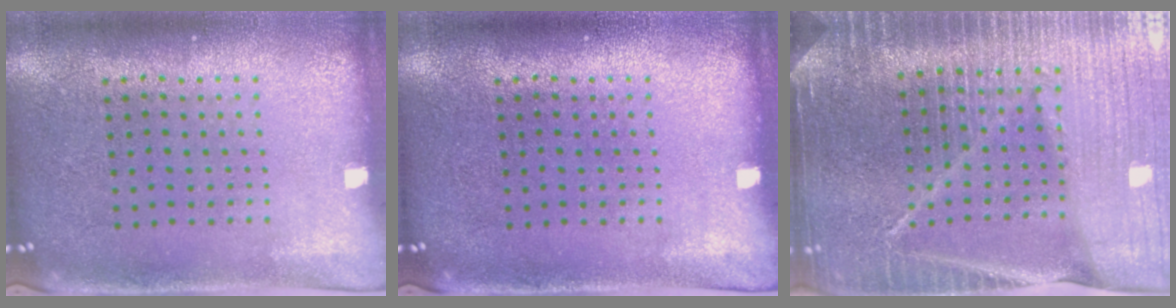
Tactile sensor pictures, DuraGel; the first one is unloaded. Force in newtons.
{"total": 0.0}
{"total": 5.5, "press": 4.8, "slide": 2.6}